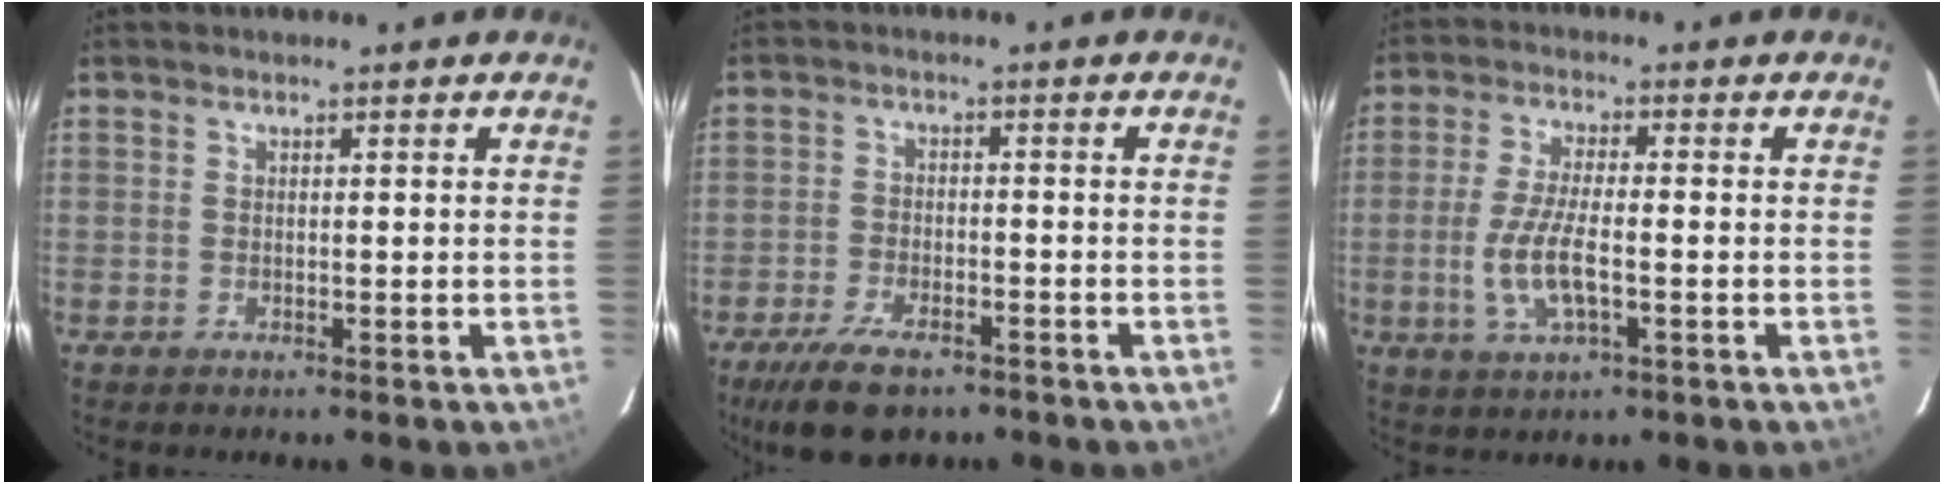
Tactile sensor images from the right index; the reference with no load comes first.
{"total": 10.2, "force": [-7.3, 4.2, 5.8], "torque": [-0.139, -0.017, -0.125]}
{"total": 8.5, "force": [-2.1, 2.7, 7.8], "torque": [-0.161, -0.008, -0.040]}